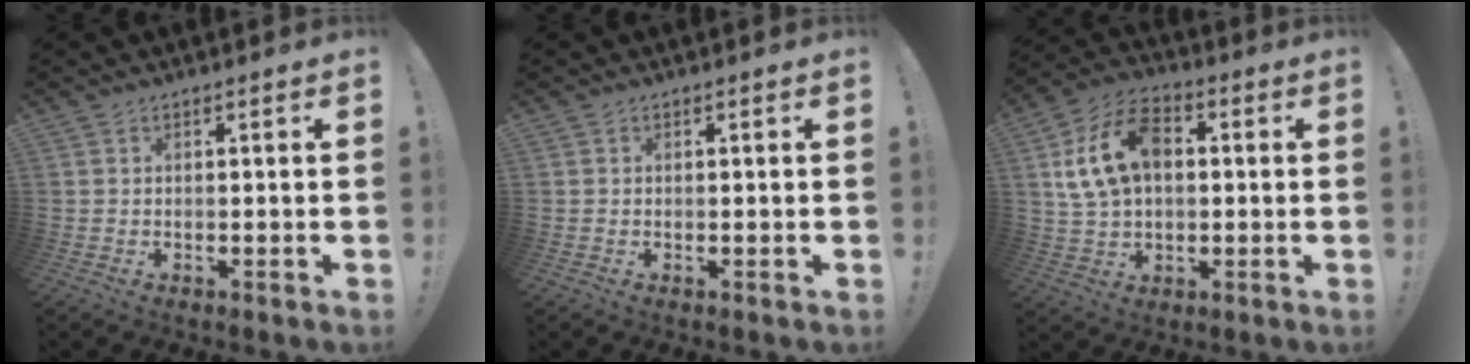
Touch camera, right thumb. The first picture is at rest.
{"total": 0.0}
{"total": 16.3, "force": [3.3, 11.3, 11.3], "torque": [-0.197, 0.006, 0.065]}